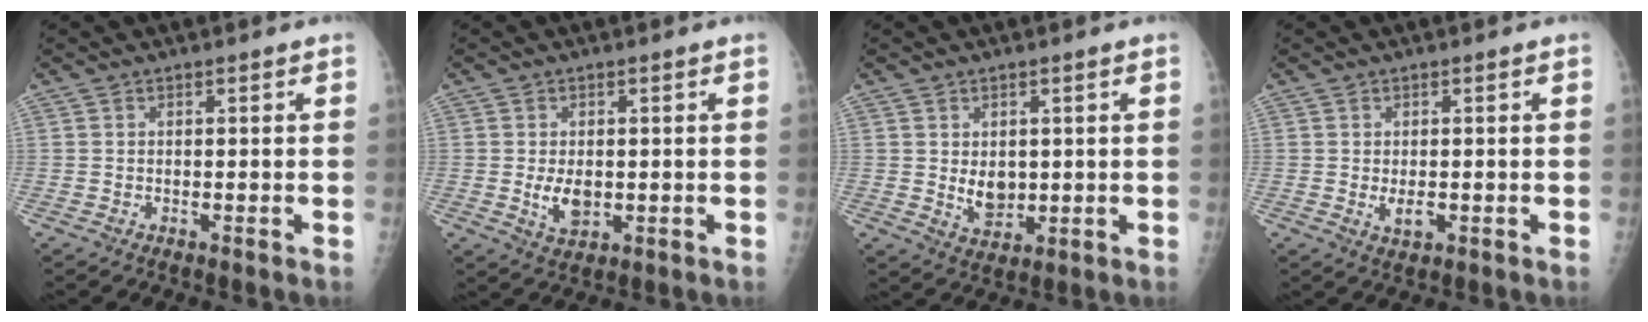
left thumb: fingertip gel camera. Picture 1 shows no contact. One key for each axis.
{"total": 4.7, "fx": -0.3, "fy": 2.7, "fz": 3.8, "tx": -0.057, "ty": -0.007, "tz": 0.004}
{"total": 5.1, "fx": 0.6, "fy": 3.4, "fz": 3.7, "tx": -0.040, "ty": -0.013, "tz": 0.022}
{"total": 2.7, "fx": -0.3, "fy": 1.4, "fz": 2.3, "tx": -0.034, "ty": -0.003, "tz": 0.000}